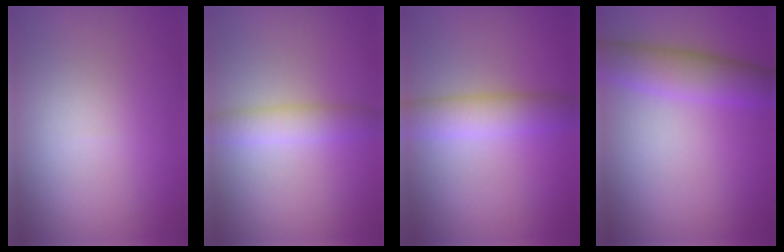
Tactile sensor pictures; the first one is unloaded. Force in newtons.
{"total": 2.9, "press": 2.9, "slide": 0.1}
{"total": 4.1, "press": 4.1, "slide": 0.1}
{"total": 5.5, "press": 5.5, "slide": 0.1}